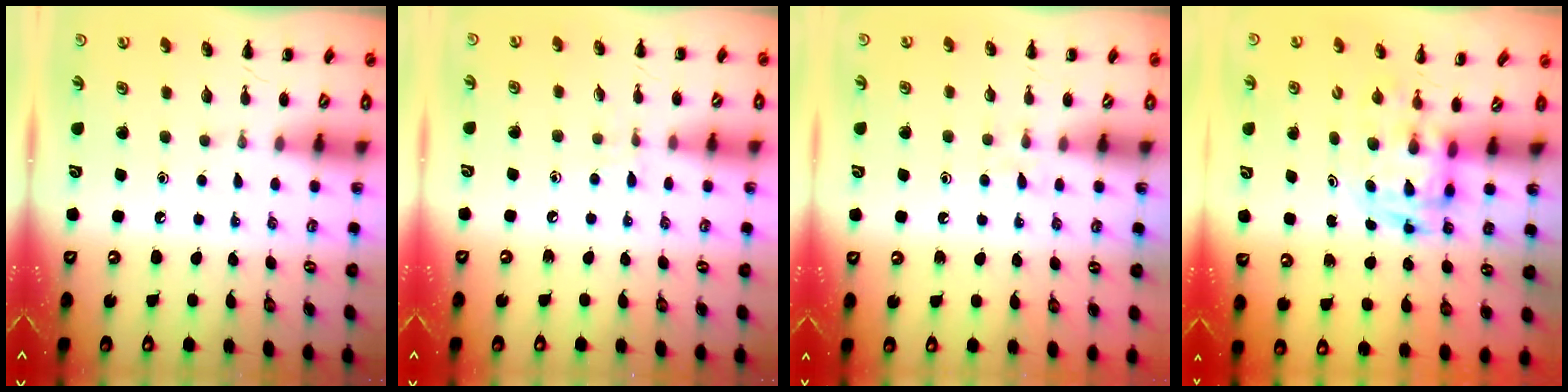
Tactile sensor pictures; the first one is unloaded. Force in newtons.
{"total": 4.3, "press": 4.0, "slide": 1.5}
{"total": 3.0, "press": 2.7, "slide": 1.2}
{"total": 3.4, "press": 3.3, "slide": 0.7}